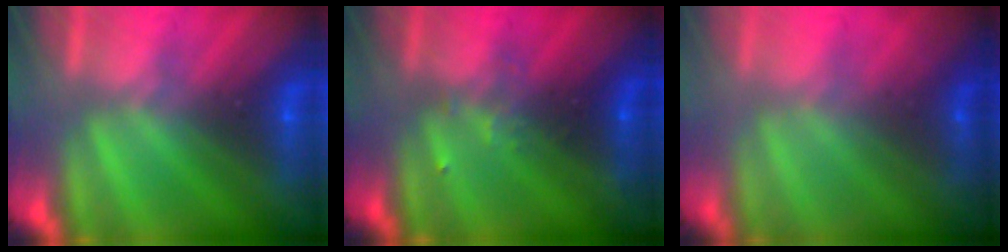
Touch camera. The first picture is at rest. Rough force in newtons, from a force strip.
{"total": 2.4}
{"total": 1.1}